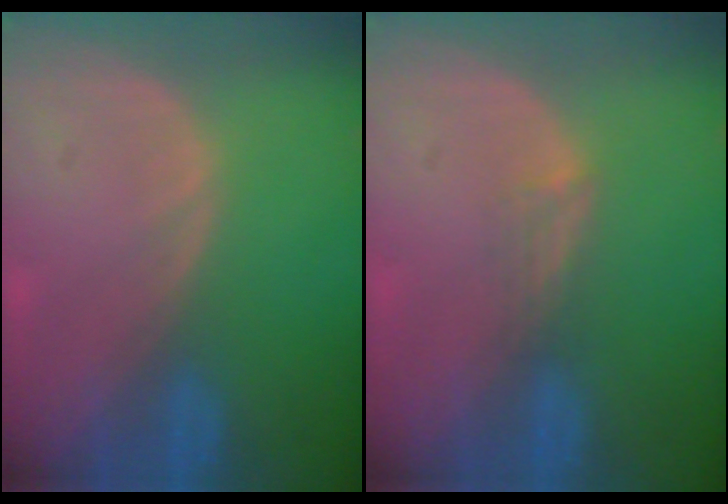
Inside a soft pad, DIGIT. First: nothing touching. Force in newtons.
{"total": 1.8, "press": 1.3, "slide": 1.2}